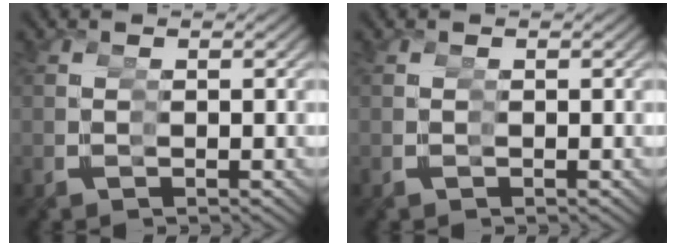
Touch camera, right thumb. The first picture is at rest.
{"total": 0.0}